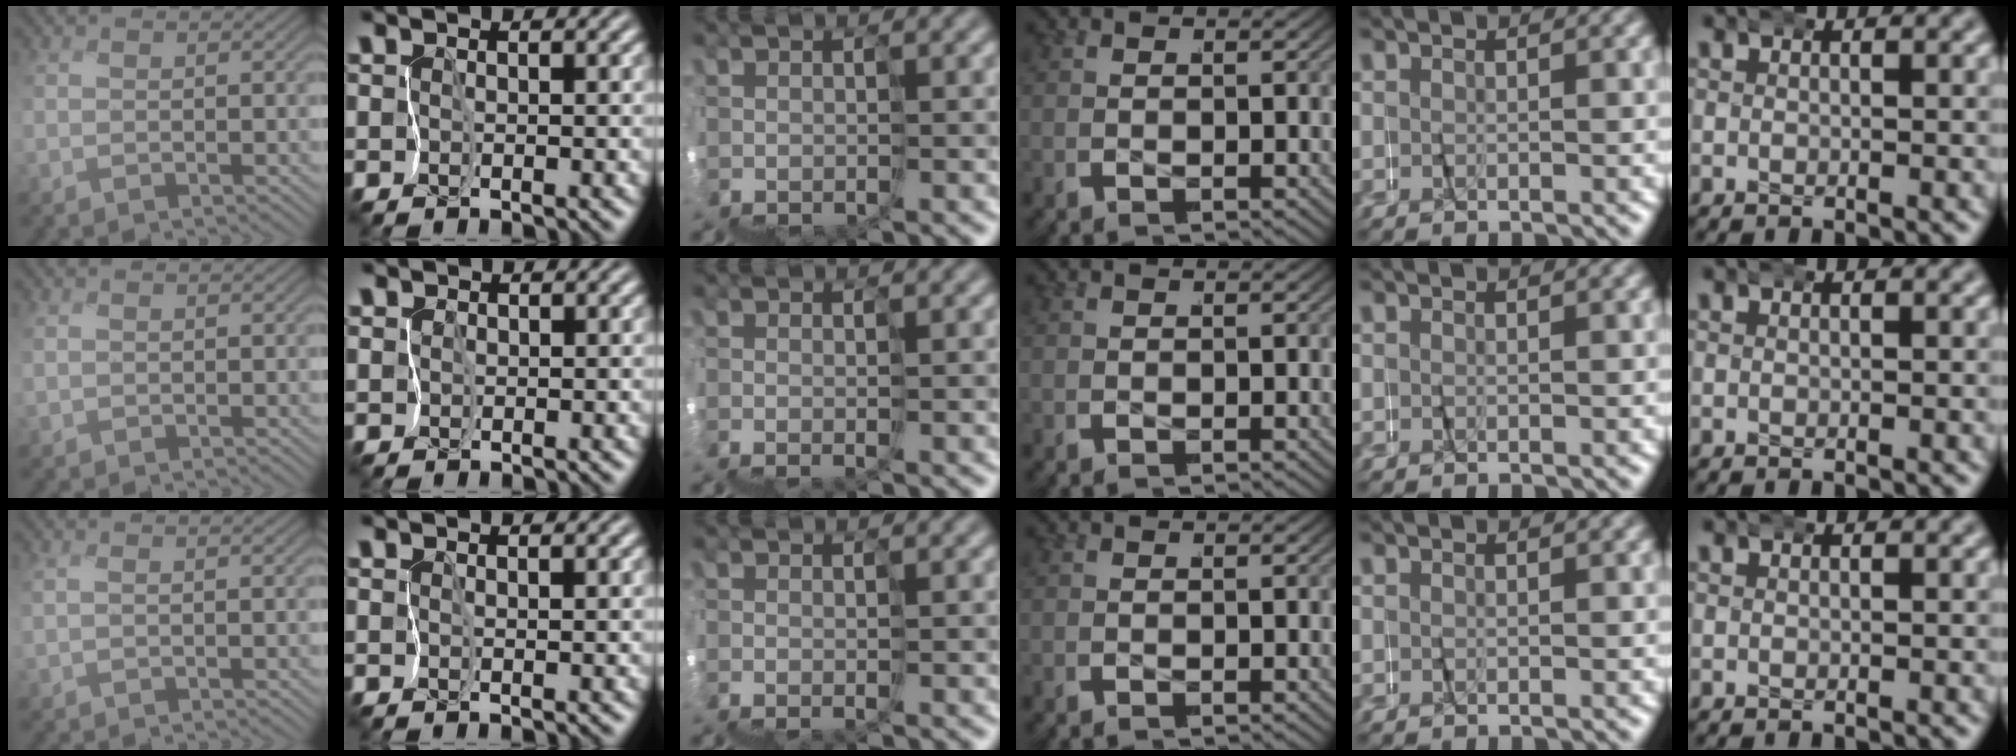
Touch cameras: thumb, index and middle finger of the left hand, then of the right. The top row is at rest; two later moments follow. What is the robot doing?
{"motion": "wrap", "object": "netting"}